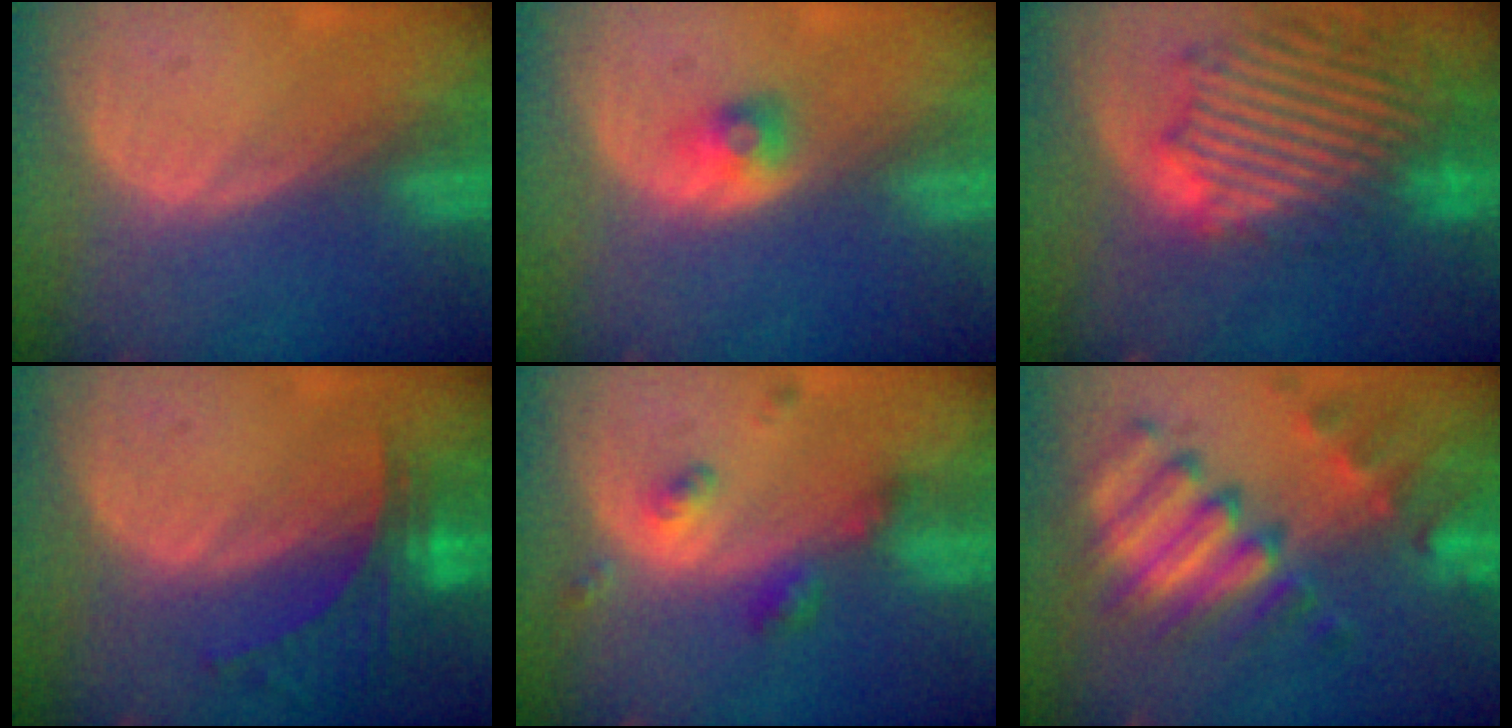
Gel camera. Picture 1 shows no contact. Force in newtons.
{"total": 2.2, "press": 2.2, "slide": 0.3}
{"total": 14.0, "press": 12.0, "slide": 7.1}
{"total": 5.9, "press": 5.6, "slide": 1.9}
{"total": 5.1, "press": 4.5, "slide": 2.5}
{"total": 11.3, "press": 9.8, "slide": 5.7}